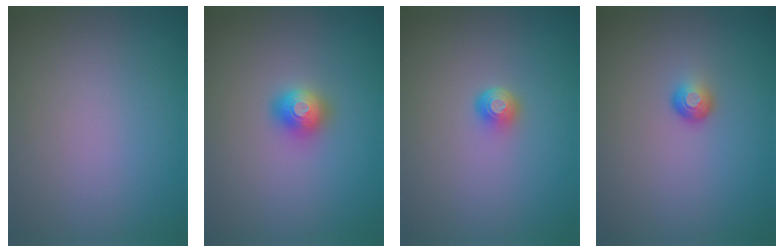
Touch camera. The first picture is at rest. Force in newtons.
{"total": 2.0, "press": 2.0, "slide": 0.2}
{"total": 1.6, "press": 1.2, "slide": 1.1}
{"total": 1.6, "press": 1.0, "slide": 1.2}